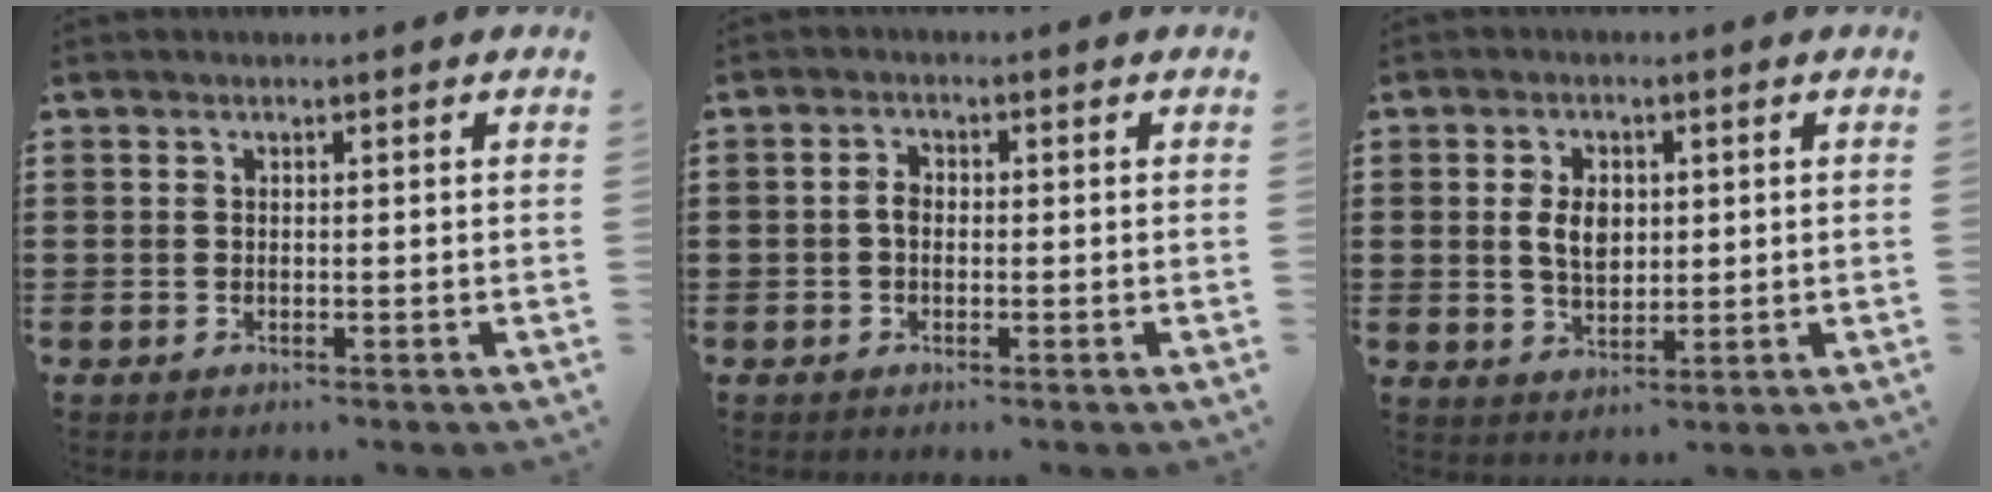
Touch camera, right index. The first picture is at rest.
{"total": 2.0, "force": [-0.3, 1.3, 1.5], "torque": [-0.036, 0.002, -0.010]}
{"total": 5.1, "force": [0.7, 3.2, 3.9], "torque": [-0.082, 0.006, 0.007]}